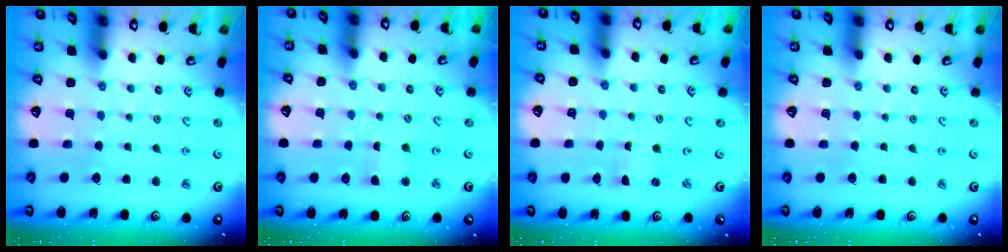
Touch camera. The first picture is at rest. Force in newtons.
{"total": 2.5, "press": 2.5, "slide": 0.5}
{"total": 0.0}
{"total": 0.0}